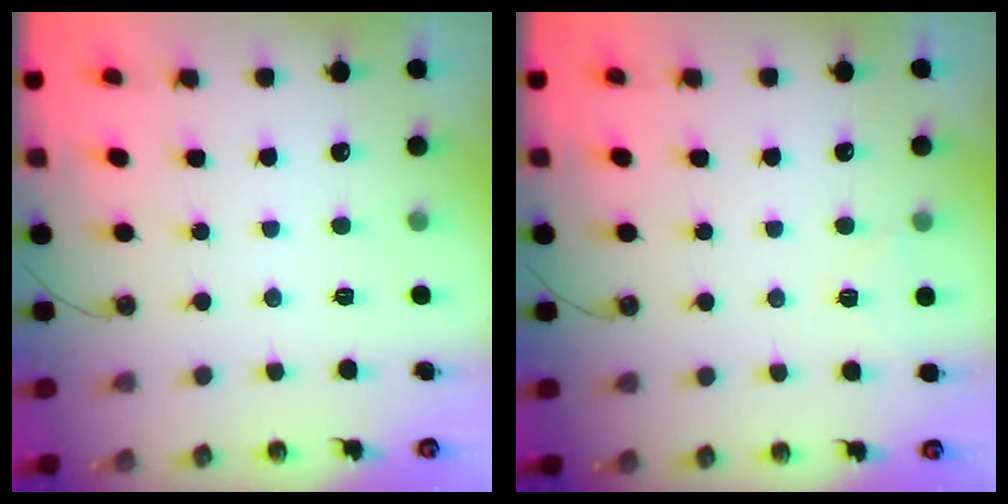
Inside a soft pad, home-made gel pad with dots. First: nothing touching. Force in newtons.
{"total": 3.5, "press": 3.1, "slide": 1.8}